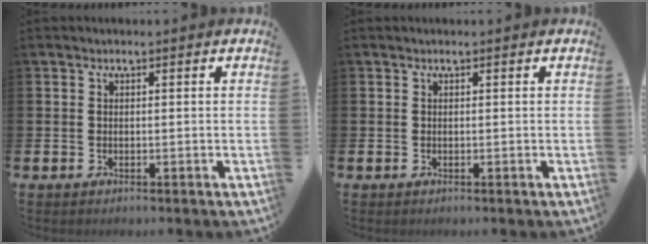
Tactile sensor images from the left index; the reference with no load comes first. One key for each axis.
{"total": 0.0}